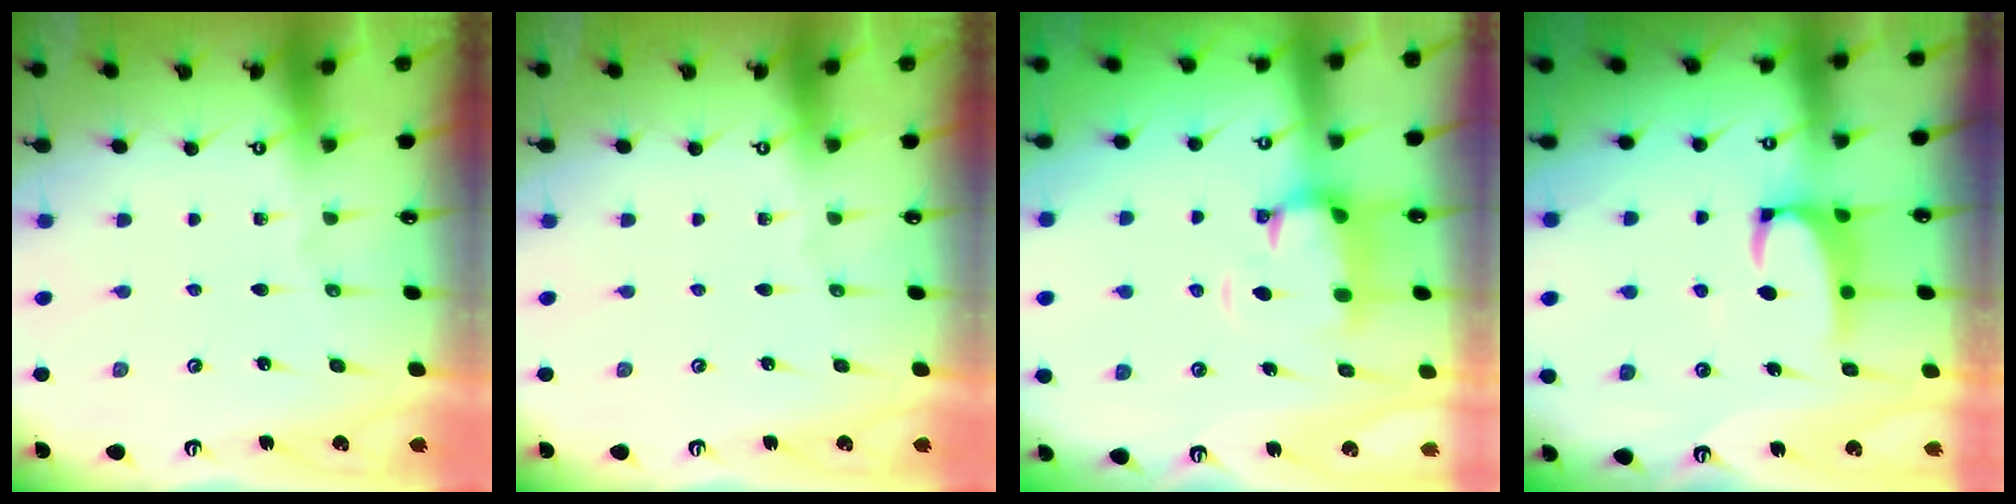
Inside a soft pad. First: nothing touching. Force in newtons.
{"total": 0.0}
{"total": 2.2, "press": 1.6, "slide": 1.4}
{"total": 2.4, "press": 2.3, "slide": 0.9}